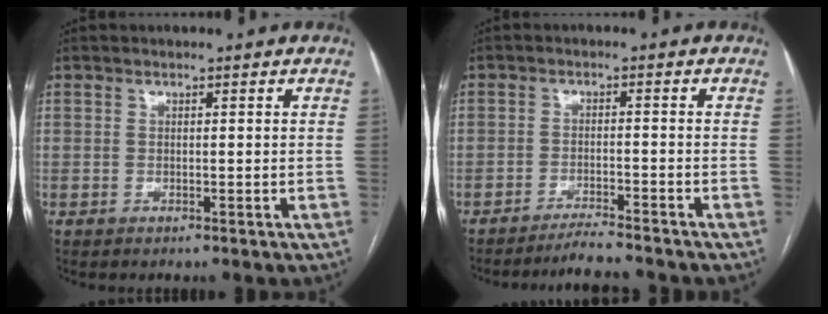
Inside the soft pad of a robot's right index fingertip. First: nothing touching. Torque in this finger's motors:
{"motor_torque": [0.20, -0.18, 0.11, 0.04]}